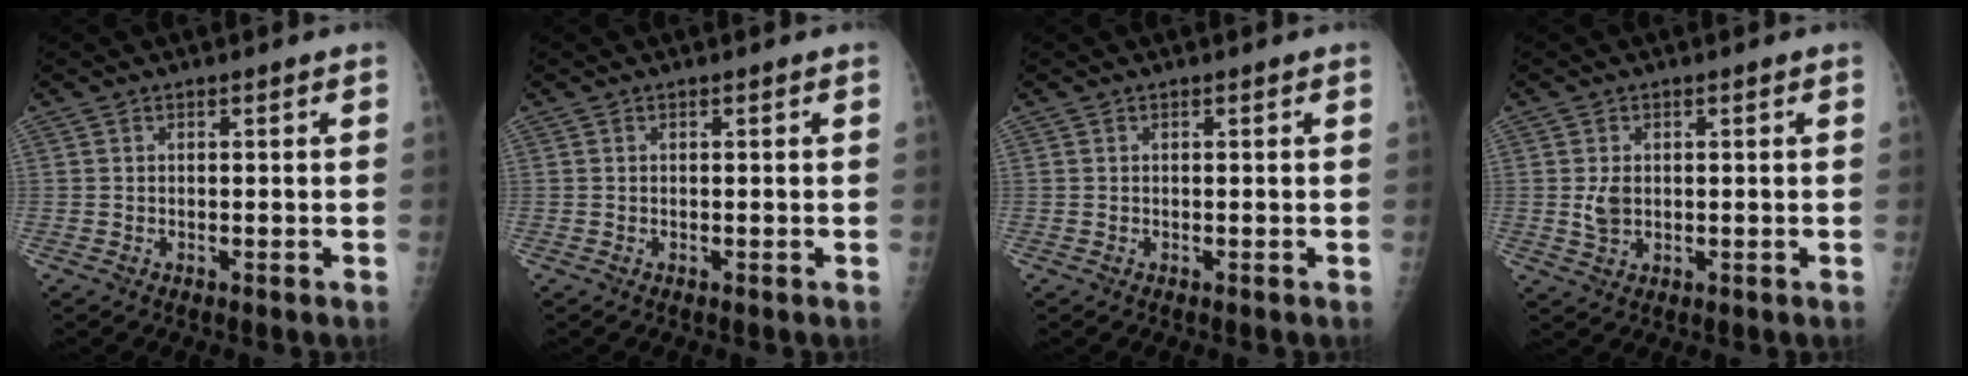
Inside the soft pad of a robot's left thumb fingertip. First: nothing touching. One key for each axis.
{"total": 0.0}
{"total": 0.0}
{"total": 3.3, "fx": 0.2, "fy": 2.3, "fz": 2.3, "tx": -0.037, "ty": -0.004, "tz": 0.008}